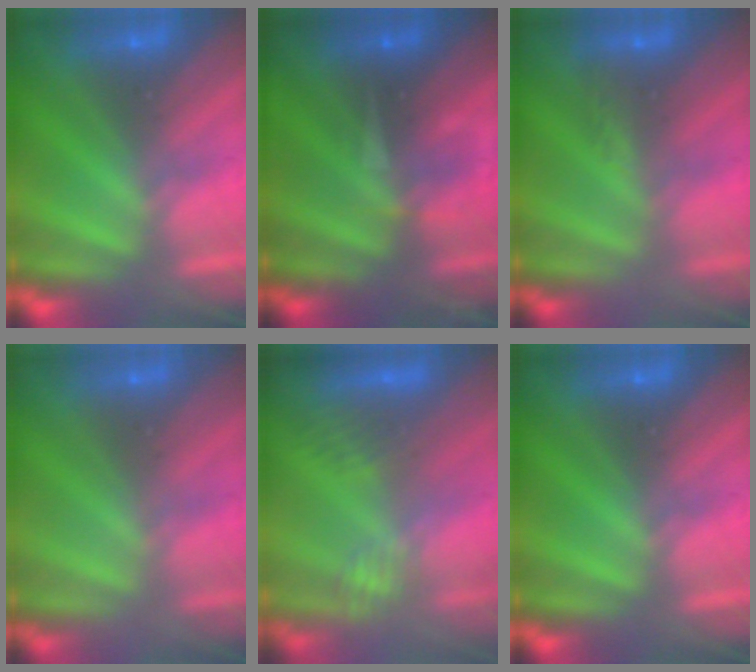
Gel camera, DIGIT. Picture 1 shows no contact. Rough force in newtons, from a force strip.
{"total": 3.2}
{"total": 2.8}
{"total": 3.7}
{"total": 2.9}
{"total": 0.0}